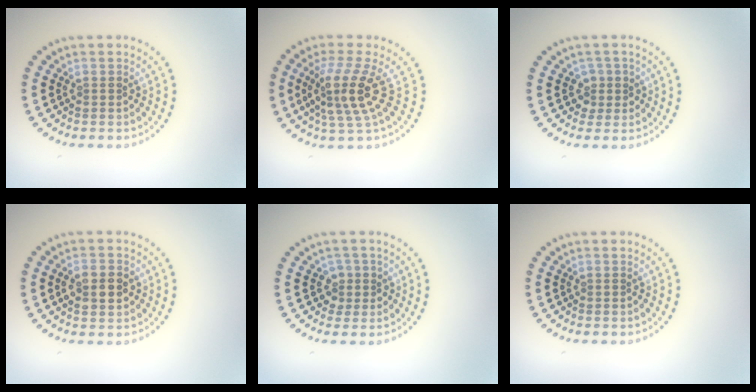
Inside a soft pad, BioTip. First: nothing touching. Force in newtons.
{"total": 4.3, "press": 3.2, "slide": 2.8}
{"total": 1.8, "press": 1.5, "slide": 1.1}
{"total": 2.7, "press": 2.7, "slide": 0.0}
{"total": 1.8, "press": 1.5, "slide": 1.1}
{"total": 0.0}